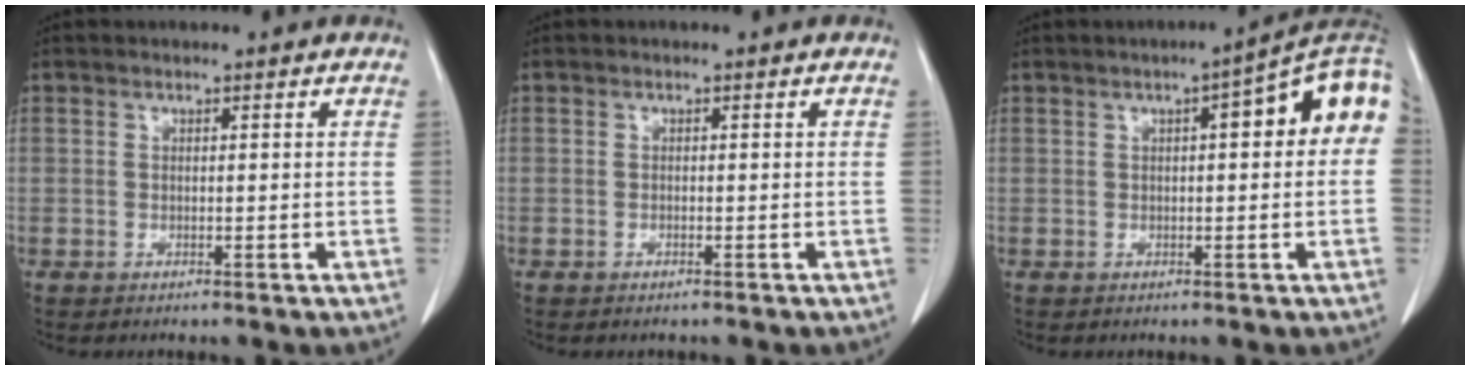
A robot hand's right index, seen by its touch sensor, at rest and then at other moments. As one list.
[{"total": 0.0}, {"total": 9.6, "force": [2.0, 1.6, 9.3], "torque": [-0.120, 0.034, 0.017]}]